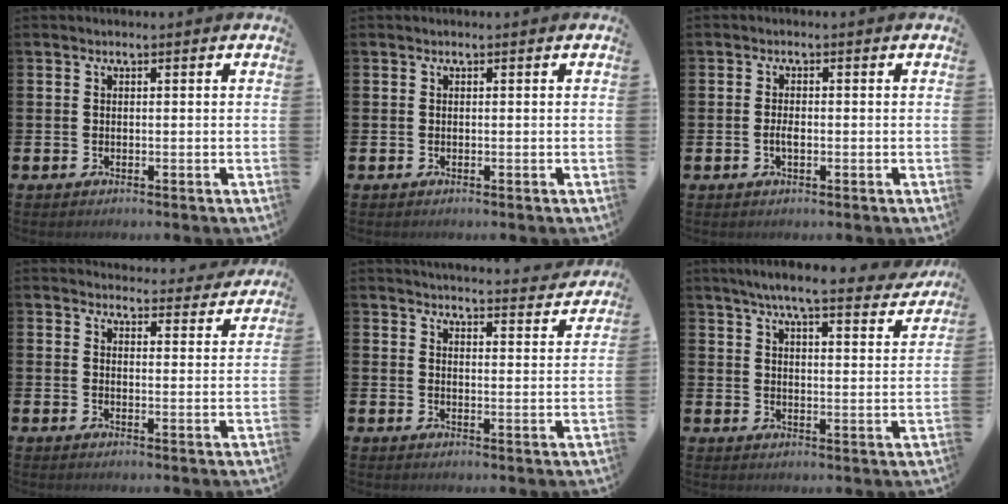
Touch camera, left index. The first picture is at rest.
{"total": 0.0}
{"total": 1.5, "force": [-0.3, 0.7, 1.3], "torque": [-0.022, 0.000, -0.007]}
{"total": 3.9, "force": [3.9, 0.7, 0.0], "torque": [0.005, -0.031, 0.066]}
{"total": 4.5, "force": [4.4, 0.1, 0.5], "torque": [-0.012, -0.036, 0.076]}
{"total": 6.7, "force": [6.0, 0.5, 2.8], "torque": [-0.064, -0.032, 0.102]}